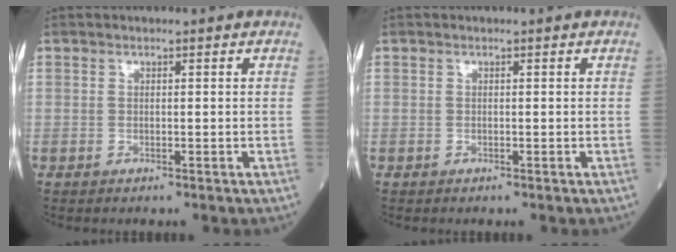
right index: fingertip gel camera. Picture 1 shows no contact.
{"total": 0.0}